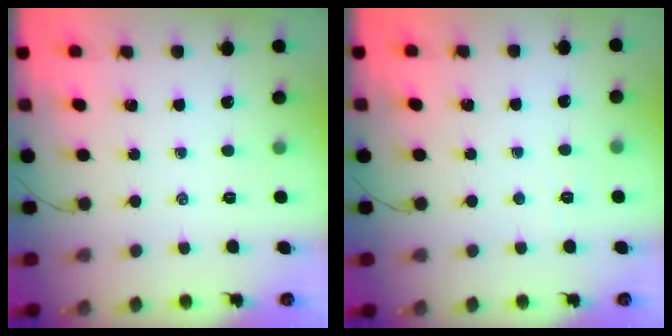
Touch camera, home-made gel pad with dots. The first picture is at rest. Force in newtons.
{"total": 2.4, "press": 2.3, "slide": 0.7}